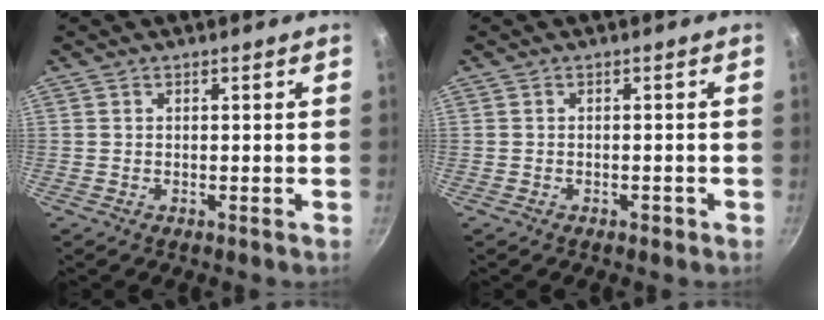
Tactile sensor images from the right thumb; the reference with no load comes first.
{"total": 1.0, "force": [-0.7, 0.5, 0.5], "torque": [-0.005, 0.008, -0.004]}